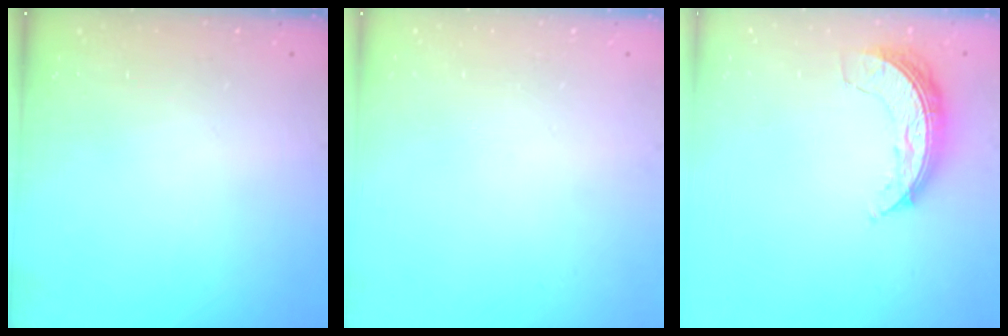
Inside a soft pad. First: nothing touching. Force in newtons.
{"total": 0.0}
{"total": 7.2, "press": 7.2, "slide": 0.4}